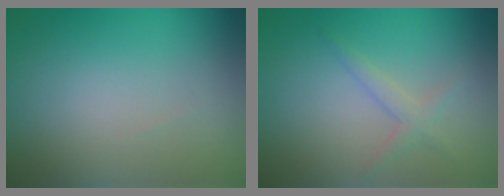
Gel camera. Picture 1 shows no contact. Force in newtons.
{"total": 1.3, "press": 1.3, "slide": 0.1}